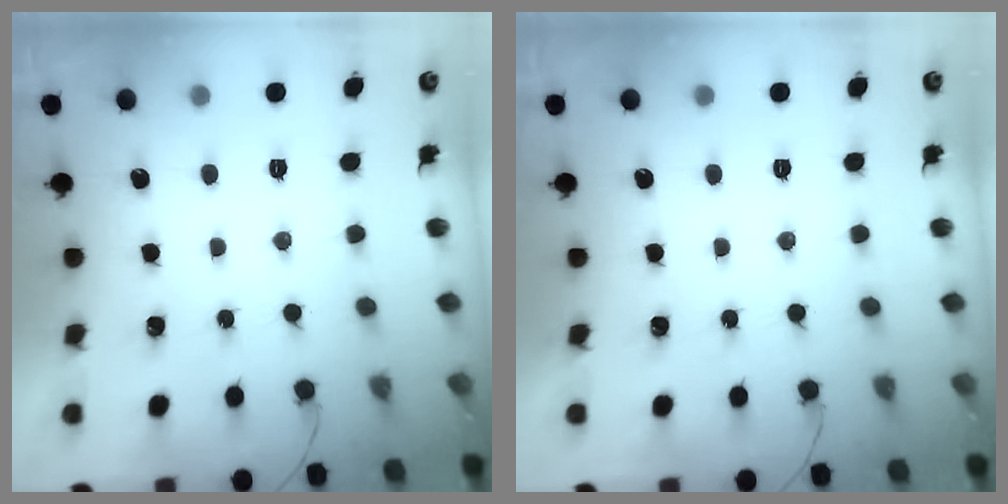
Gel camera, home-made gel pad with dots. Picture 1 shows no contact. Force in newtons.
{"total": 0.0}